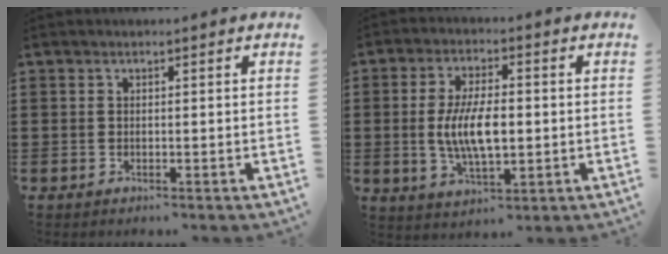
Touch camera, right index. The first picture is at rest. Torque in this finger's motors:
{"motor_torque": [1.17, -0.36, 1.05, 0.21]}